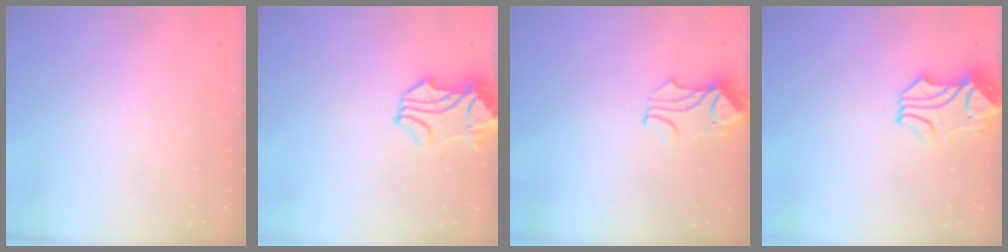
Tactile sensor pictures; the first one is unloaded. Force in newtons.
{"total": 1.8, "press": 1.2, "slide": 1.4}
{"total": 1.5, "press": 1.5, "slide": 0.5}
{"total": 1.6, "press": 1.4, "slide": 0.9}